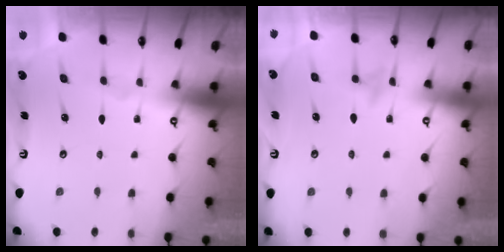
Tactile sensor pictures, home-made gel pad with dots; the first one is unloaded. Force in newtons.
{"total": 5.6, "press": 5.6, "slide": 0.7}